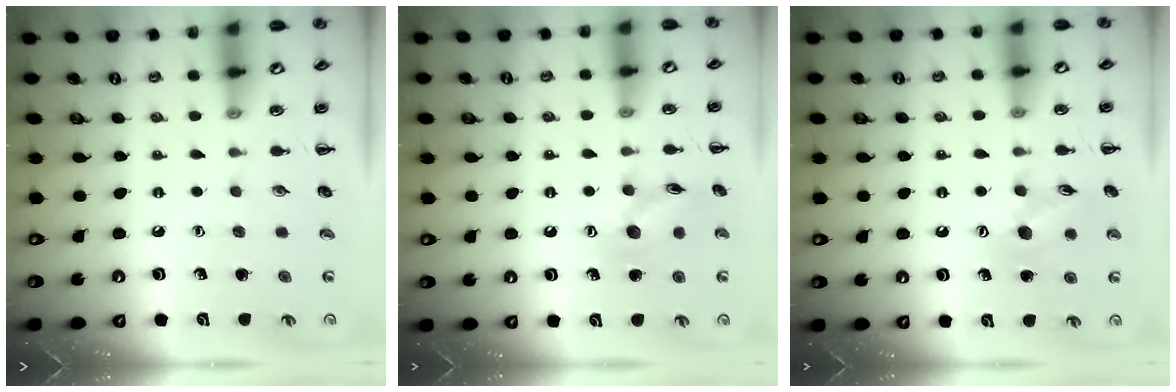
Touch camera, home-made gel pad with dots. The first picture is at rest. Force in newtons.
{"total": 9.8, "press": 9.8, "slide": 0.5}
{"total": 10.7, "press": 10.6, "slide": 1.5}